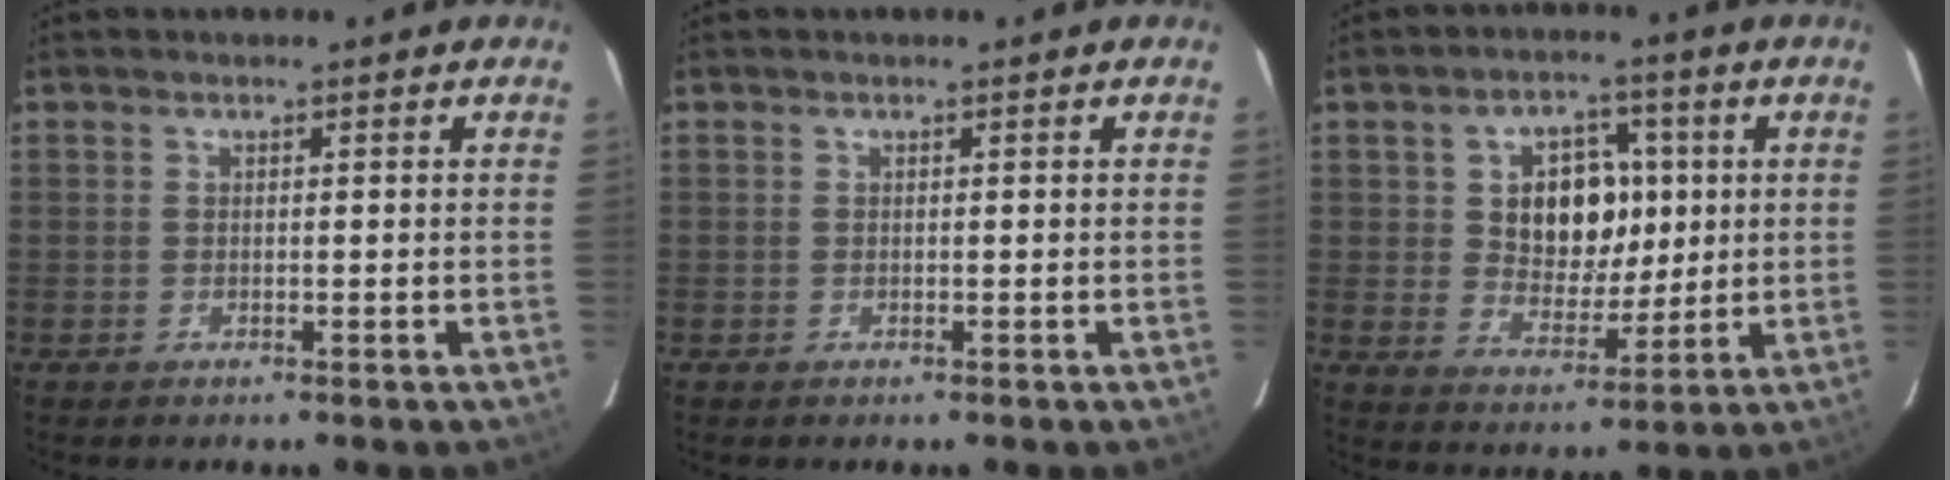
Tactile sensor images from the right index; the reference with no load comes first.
{"total": 0.0}
{"total": 10.6, "force": [1.8, 7.8, 6.9], "torque": [-0.125, 0.015, 0.042]}